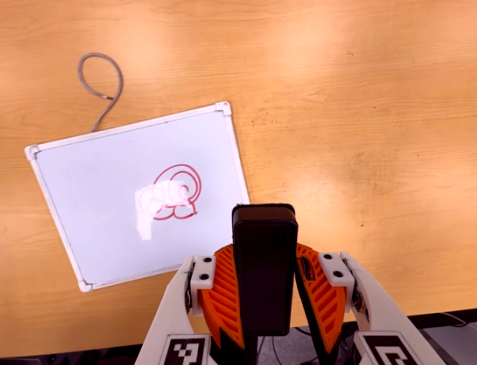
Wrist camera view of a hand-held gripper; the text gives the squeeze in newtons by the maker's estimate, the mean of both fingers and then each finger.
{"total": 8.0, "left": 6.7, "right": 9.2}